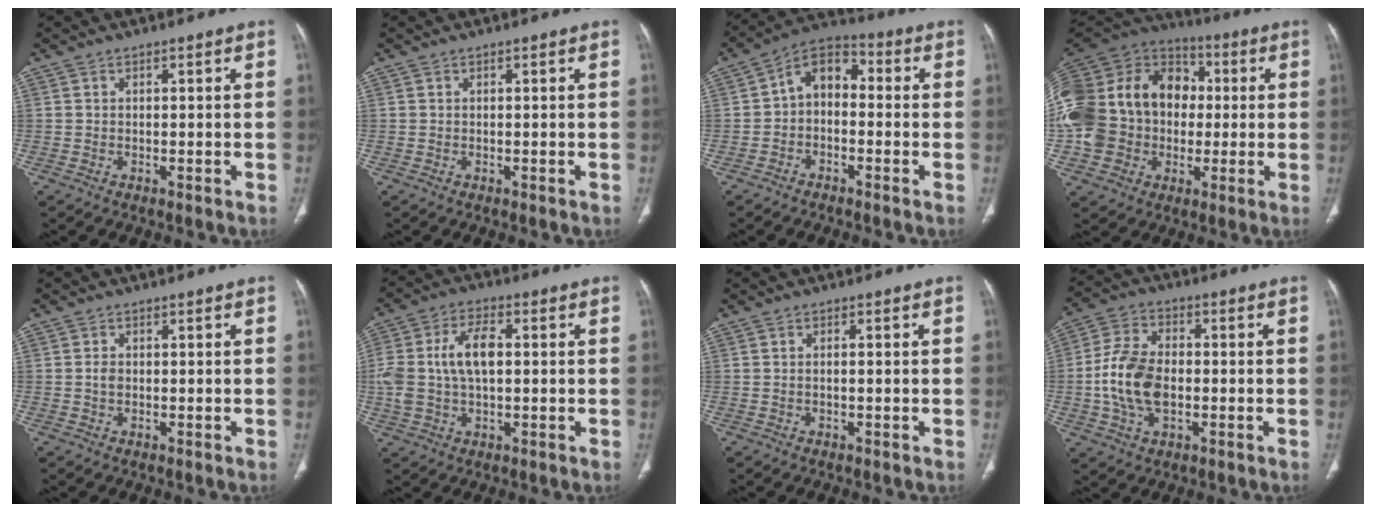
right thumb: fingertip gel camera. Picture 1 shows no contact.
{"total": 0.0}
{"total": 8.1, "force": [-0.7, 5.6, 5.8], "torque": [-0.069, 0.036, -0.033]}
{"total": 28.3, "force": [-0.9, 22.9, 16.6], "torque": [-0.362, 0.054, -0.014]}
{"total": 1.5, "force": [-0.1, 1.1, 1.0], "torque": [-0.019, 0.002, -0.003]}
{"total": 10.6, "force": [0.8, 5.8, 8.8], "torque": [-0.187, 0.020, 0.016]}
{"total": 1.0, "force": [-0.1, 0.3, 0.9], "torque": [-0.023, 0.008, 0.000]}
{"total": 12.1, "force": [-1.6, 7.6, 9.3], "torque": [-0.181, 0.017, -0.032]}